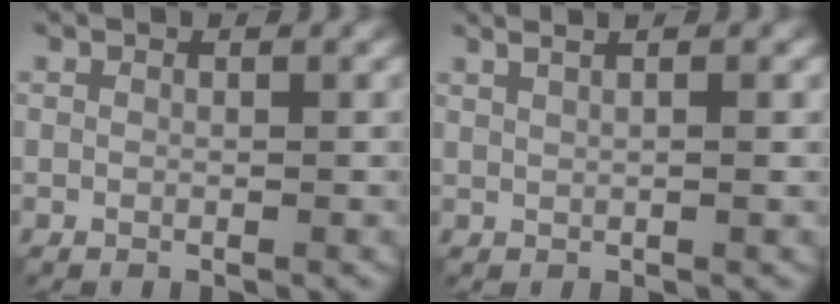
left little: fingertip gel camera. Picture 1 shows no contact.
{"total": 4.2, "force": [2.2, 1.8, 3.1], "torque": [-0.028, 0.026, 0.011]}